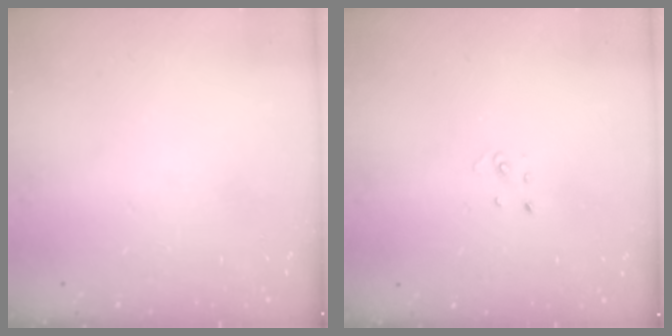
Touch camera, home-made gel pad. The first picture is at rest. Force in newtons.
{"total": 1.9, "press": 1.9, "slide": 0.2}